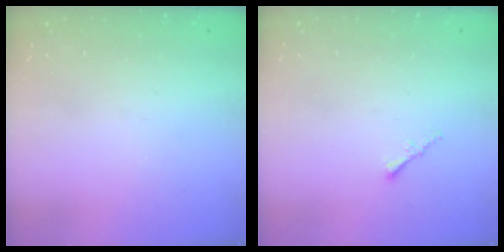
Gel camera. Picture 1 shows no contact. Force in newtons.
{"total": 1.0, "press": 1.0, "slide": 0.4}